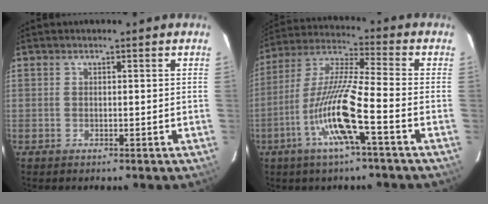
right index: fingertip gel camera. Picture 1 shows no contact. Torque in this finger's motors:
{"motor_torque": [1.79, -0.35, 1.05, 0.21]}